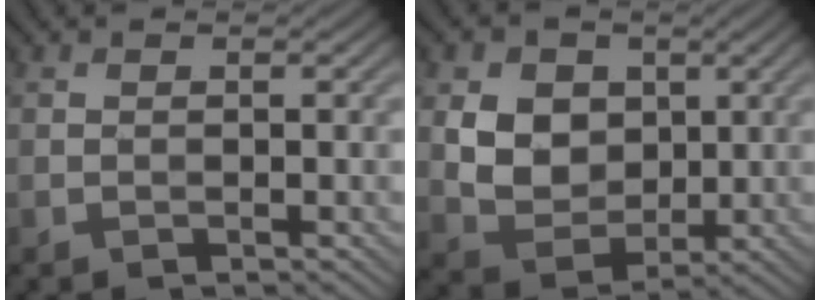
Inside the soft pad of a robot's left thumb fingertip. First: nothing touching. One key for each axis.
{"total": 6.8, "fx": 1.5, "fy": 5.5, "fz": 3.7, "tx": -0.095, "ty": -0.002, "tz": 0.020}